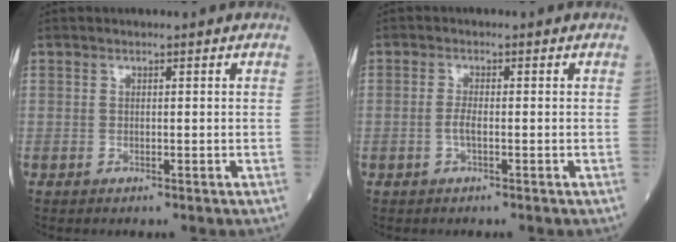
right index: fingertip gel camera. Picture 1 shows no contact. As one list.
[{"total": 1.6, "force": [-0.6, 0.2, 1.5], "torque": [-0.031, 0.001, -0.013]}]